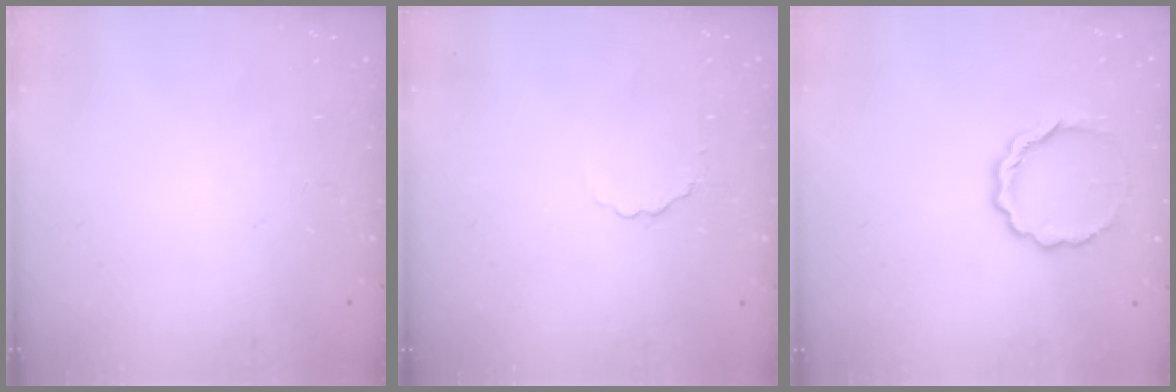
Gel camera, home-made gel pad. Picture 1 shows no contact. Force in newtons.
{"total": 1.9, "press": 1.7, "slide": 0.8}
{"total": 7.9, "press": 7.9, "slide": 1.0}